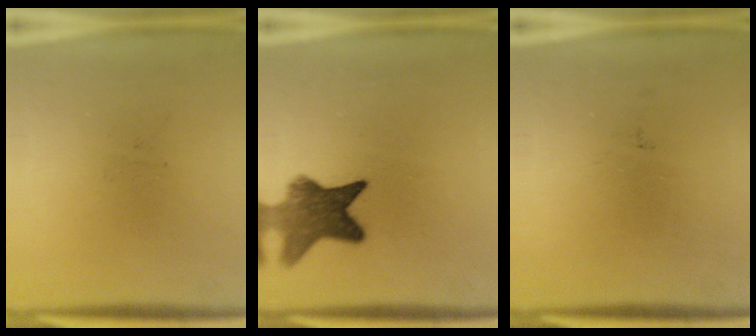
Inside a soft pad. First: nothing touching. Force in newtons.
{"total": 8.4}
{"total": 0.0}